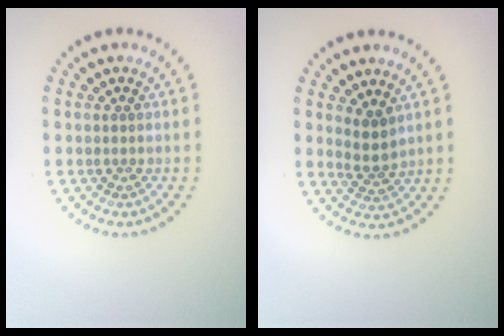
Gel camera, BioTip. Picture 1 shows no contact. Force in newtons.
{"total": 2.2, "press": 1.7, "slide": 1.3}